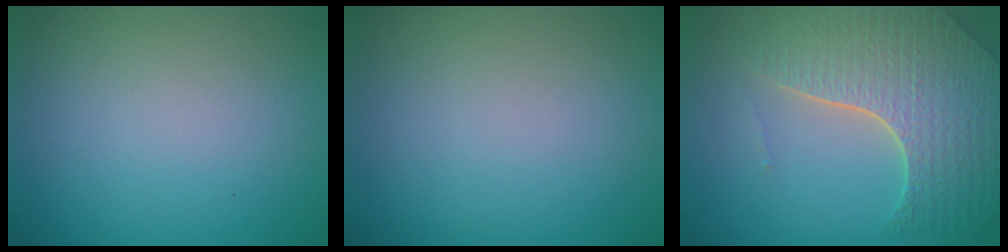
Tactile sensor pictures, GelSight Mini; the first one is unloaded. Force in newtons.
{"total": 0.0}
{"total": 7.8, "press": 5.6, "slide": 5.5}